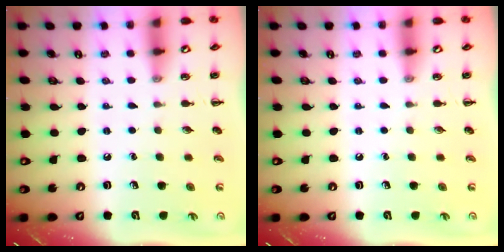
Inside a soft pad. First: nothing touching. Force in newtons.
{"total": 0.0}